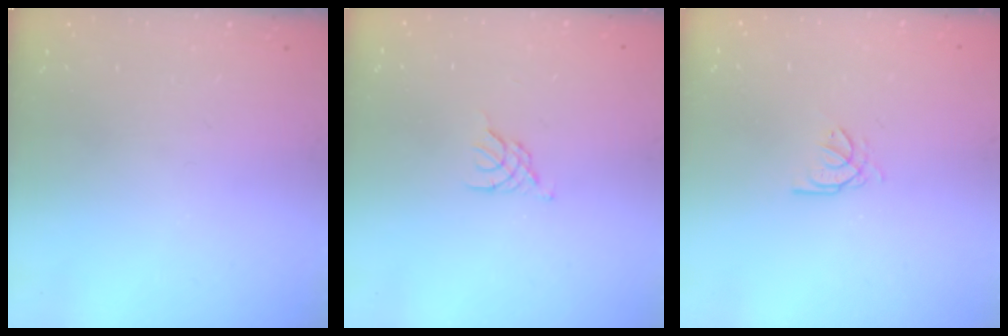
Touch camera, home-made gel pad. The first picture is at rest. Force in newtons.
{"total": 3.2, "press": 3.1, "slide": 0.7}
{"total": 2.7, "press": 2.7, "slide": 0.4}